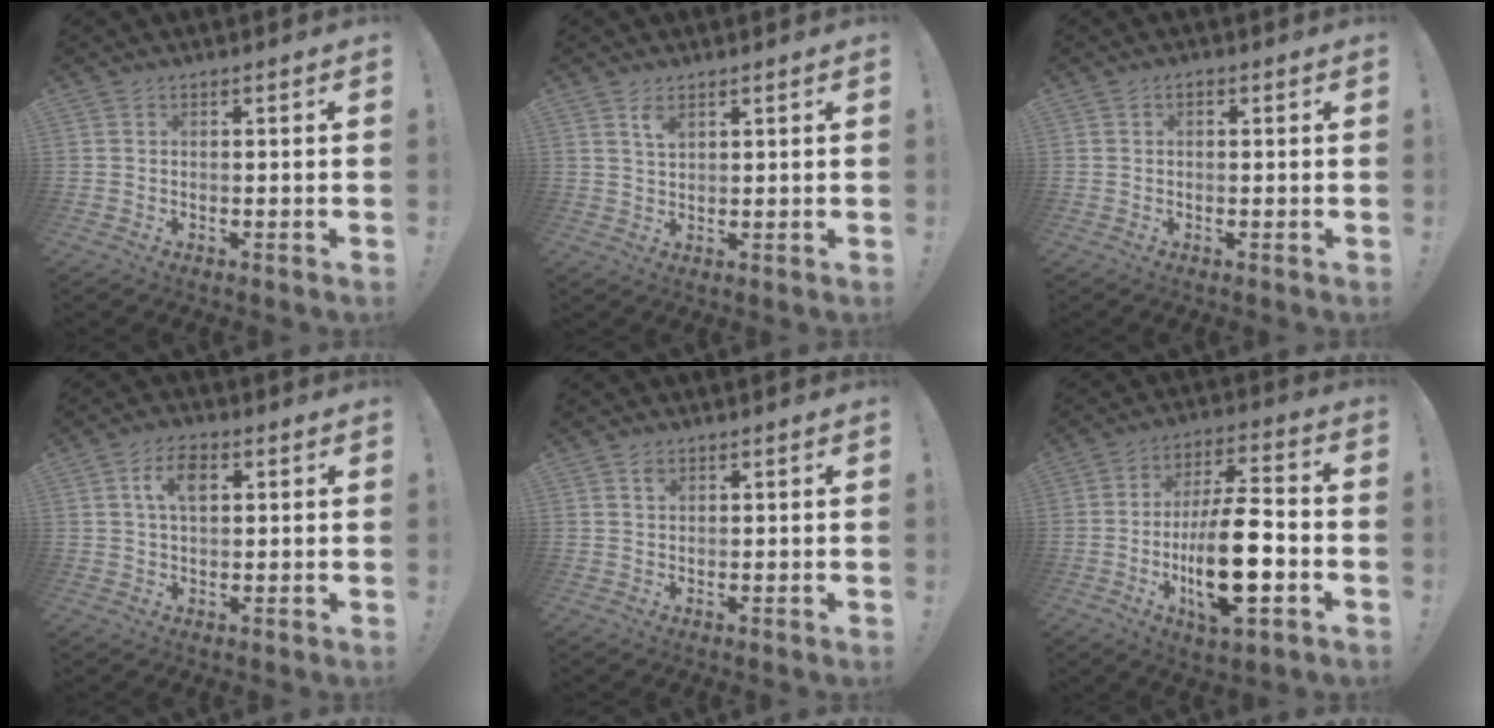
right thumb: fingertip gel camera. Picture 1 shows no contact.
{"total": 3.7, "force": [2.3, 1.6, 2.3], "torque": [-0.033, -0.014, 0.038]}
{"total": 0.8, "force": [-0.1, 0.6, 0.5], "torque": [-0.002, 0.000, -0.003]}
{"total": 7.3, "force": [2.4, 4.3, 5.4], "torque": [-0.078, 0.000, 0.039]}
{"total": 1.4, "force": [0.9, 0.9, 0.5], "torque": [-0.002, -0.005, 0.015]}
{"total": 18.3, "force": [-4.5, 6.5, 16.6], "torque": [-0.301, 0.011, -0.073]}